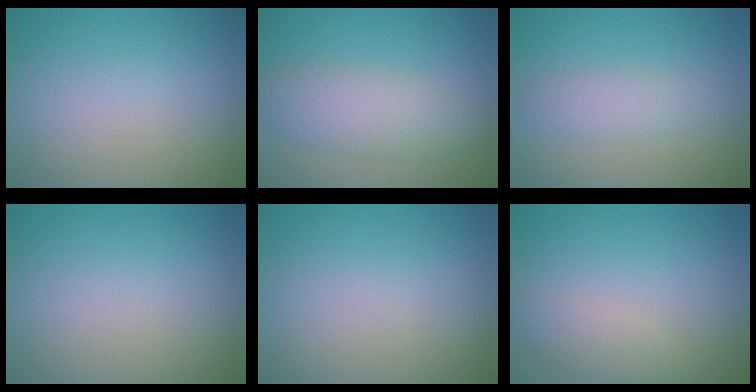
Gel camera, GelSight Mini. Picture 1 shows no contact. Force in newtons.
{"total": 4.0, "press": 4.0, "slide": 0.0}
{"total": 2.0, "press": 2.0, "slide": 0.1}
{"total": 0.0}
{"total": 0.0}
{"total": 1.7, "press": 1.7, "slide": 0.0}